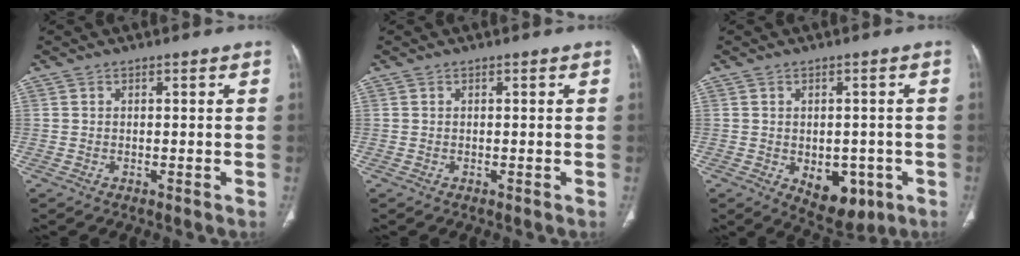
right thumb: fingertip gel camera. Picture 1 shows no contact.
{"total": 0.0}
{"total": 8.4, "force": [-2.6, 5.4, 5.9], "torque": [-0.047, 0.004, -0.019]}